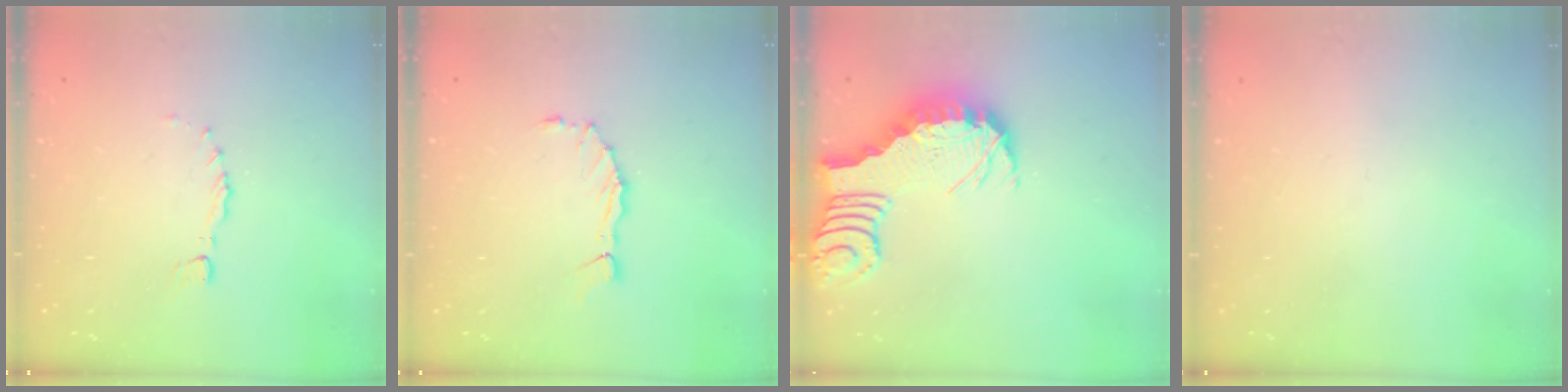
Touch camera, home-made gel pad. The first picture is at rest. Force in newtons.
{"total": 1.7, "press": 1.6, "slide": 0.1}
{"total": 3.4, "press": 3.4, "slide": 0.5}
{"total": 0.0}